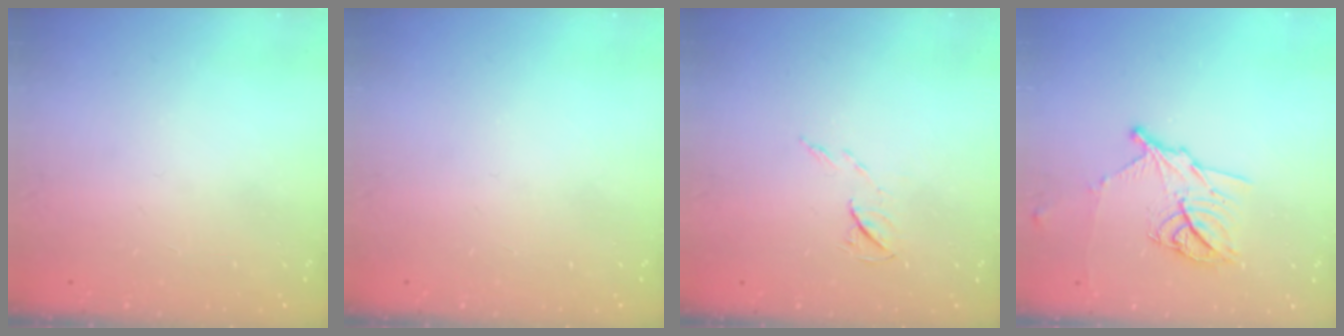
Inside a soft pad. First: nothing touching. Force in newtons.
{"total": 0.0}
{"total": 5.0, "press": 5.0, "slide": 0.7}
{"total": 12.7, "press": 12.7, "slide": 0.7}